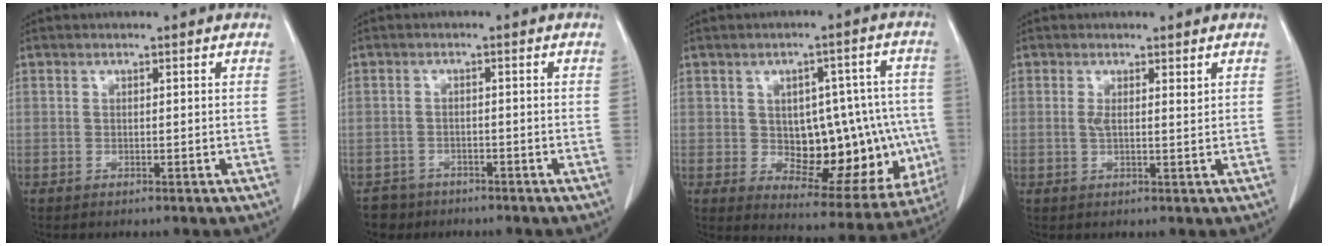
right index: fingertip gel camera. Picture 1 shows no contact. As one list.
[{"total": 3.2, "force": [-2.3, 2.2, -0.6], "torque": [0.006, 0.008, -0.036]}, {"total": 17.1, "force": [-1.6, 8.4, 14.8], "torque": [-0.166, 0.031, 0.007]}, {"total": 1.9, "force": [0.8, 0.4, 1.7], "torque": [-0.035, 0.001, 0.015]}]